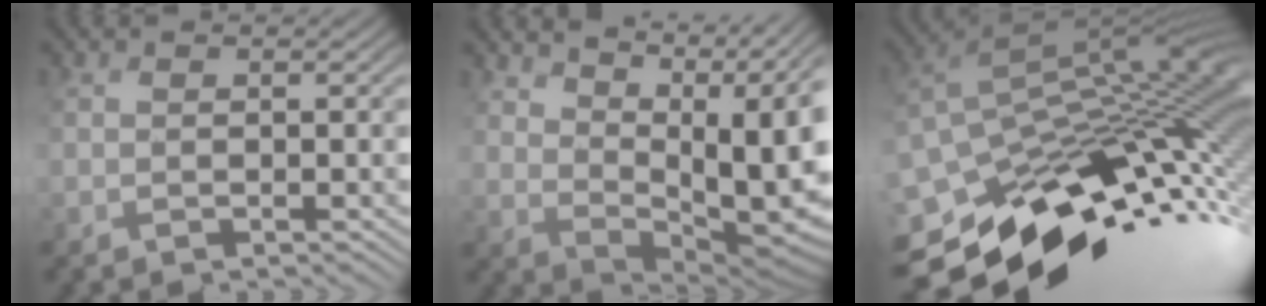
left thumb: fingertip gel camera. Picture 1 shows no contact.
{"total": 10.1, "force": [6.0, 4.1, 7.0], "torque": [-0.121, 0.001, 0.100]}
{"total": 12.1, "force": [-6.4, 7.1, 7.4], "torque": [-0.169, -0.020, -0.101]}